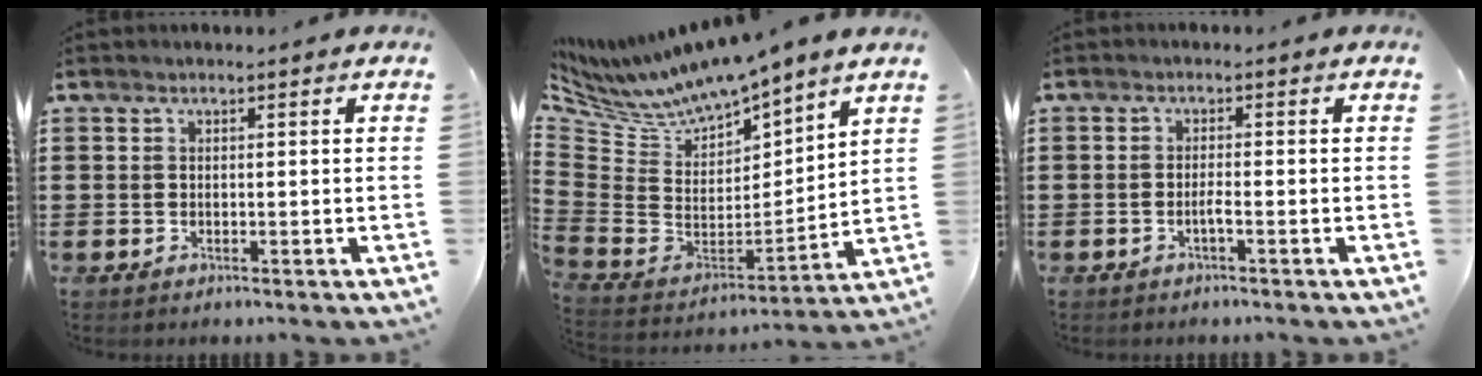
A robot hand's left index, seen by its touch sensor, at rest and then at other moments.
{"total": 7.8, "force": [7.5, 0.7, 2.3], "torque": [-0.085, -0.065, 0.129]}
{"total": 1.4, "force": [-0.7, 0.0, 1.2], "torque": [-0.023, -0.003, -0.012]}